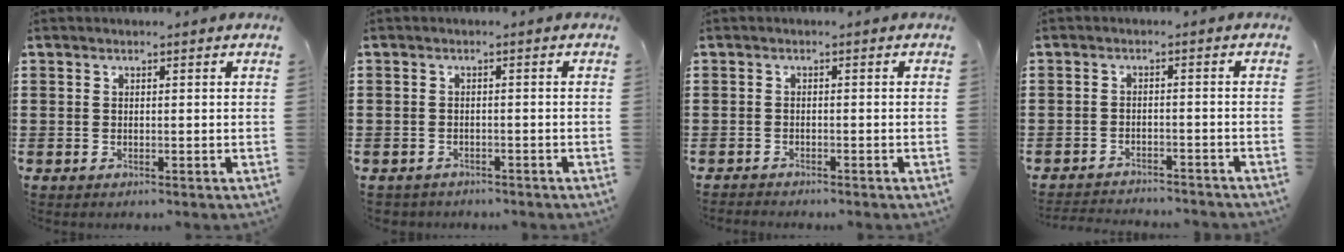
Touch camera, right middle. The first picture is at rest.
{"total": 1.2, "force": [-1.2, 0.2, -0.1], "torque": [-0.004, -0.002, -0.026]}
{"total": 0.9, "force": [-0.9, 0.0, 0.0], "torque": [-0.002, 0.000, -0.019]}
{"total": 2.6, "force": [-2.6, 0.0, 0.1], "torque": [-0.007, -0.002, -0.055]}